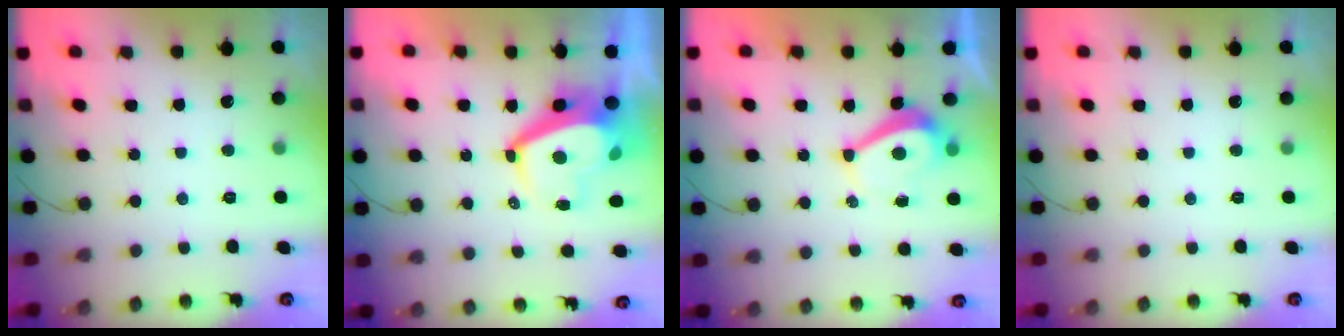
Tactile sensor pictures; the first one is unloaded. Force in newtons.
{"total": 9.1, "press": 9.1, "slide": 1.0}
{"total": 4.4, "press": 4.3, "slide": 0.6}
{"total": 0.0}